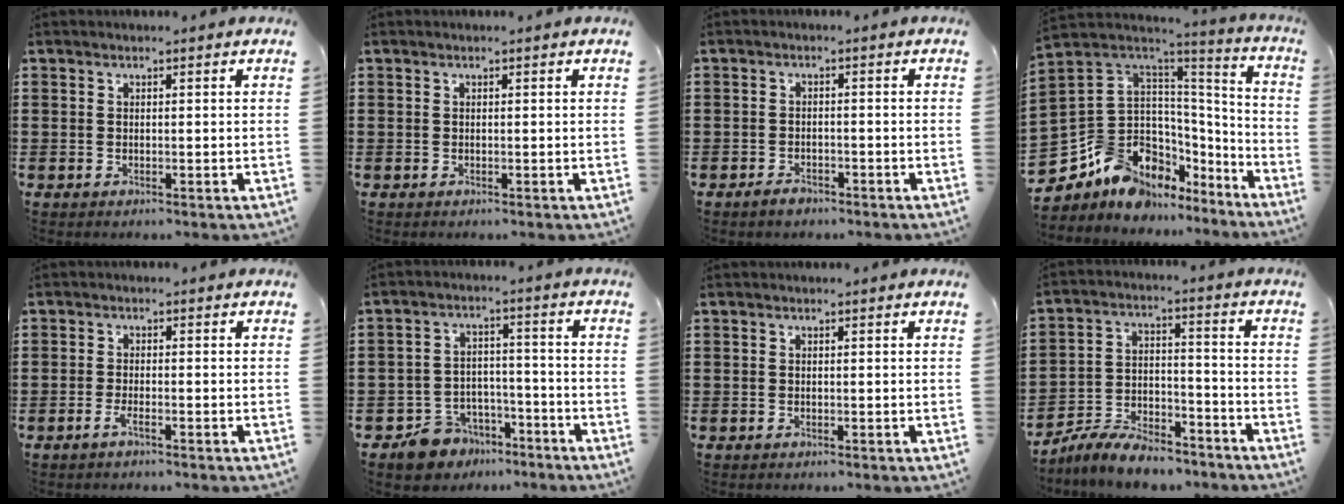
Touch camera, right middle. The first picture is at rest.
{"total": 0.0}
{"total": 1.7, "force": [-1.5, 0.7, 0.4], "torque": [-0.011, 0.002, -0.031]}
{"total": 10.5, "force": [-6.5, 7.6, 3.2], "torque": [-0.120, -0.016, -0.126]}
{"total": 1.9, "force": [-1.4, 0.2, 1.3], "torque": [-0.040, -0.006, -0.030]}
{"total": 6.6, "force": [-5.8, 3.0, 0.5], "torque": [-0.023, 0.025, -0.119]}
{"total": 0.0}
{"total": 7.9, "force": [-7.4, 1.8, 2.2], "torque": [-0.046, 0.017, -0.144]}